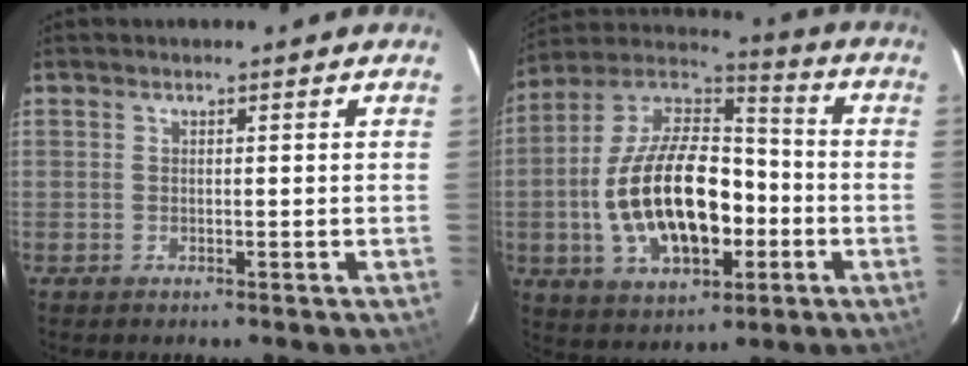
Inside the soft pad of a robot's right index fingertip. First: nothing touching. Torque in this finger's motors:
{"motor_torque": [2.14, 0.00, 1.05, 0.21]}